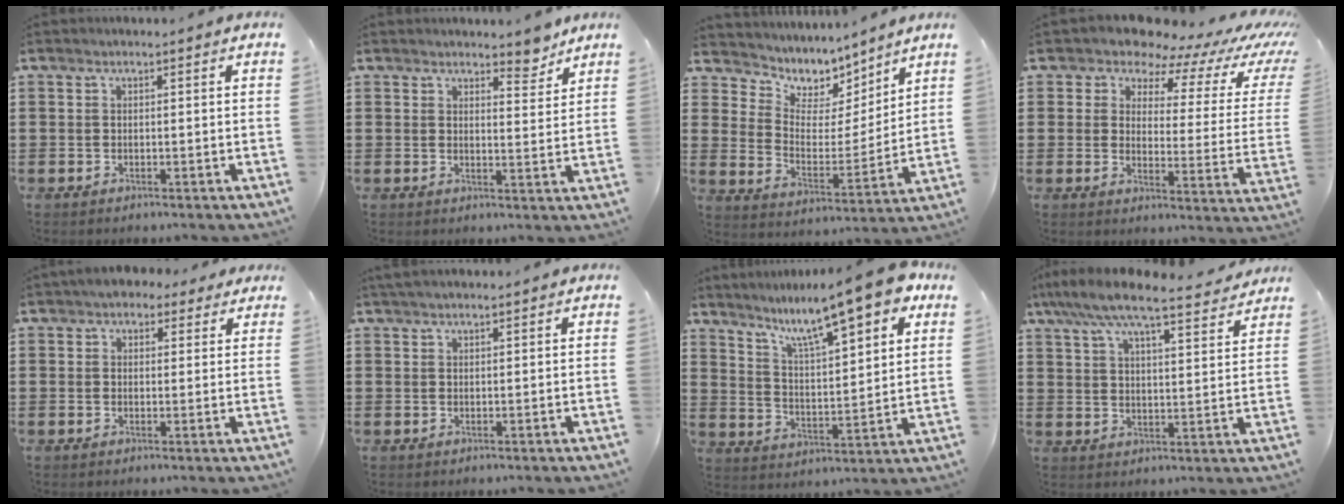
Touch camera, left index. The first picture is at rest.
{"total": 4.6, "force": [4.1, 1.3, 1.5], "torque": [-0.023, -0.014, 0.072]}
{"total": 6.3, "force": [5.6, 2.9, 0.0], "torque": [-0.045, -0.048, 0.099]}
{"total": 7.7, "force": [6.5, 2.8, 3.0], "torque": [-0.063, -0.051, 0.107]}
{"total": 2.7, "force": [1.6, 1.9, 1.1], "torque": [-0.022, 0.008, 0.026]}
{"total": 1.1, "force": [1.0, 0.1, 0.5], "torque": [-0.011, 0.002, 0.019]}
{"total": 11.5, "force": [8.9, 1.6, 7.1], "torque": [-0.144, -0.046, 0.144]}
{"total": 7.8, "force": [6.9, 0.8, 3.6], "torque": [-0.097, -0.032, 0.119]}